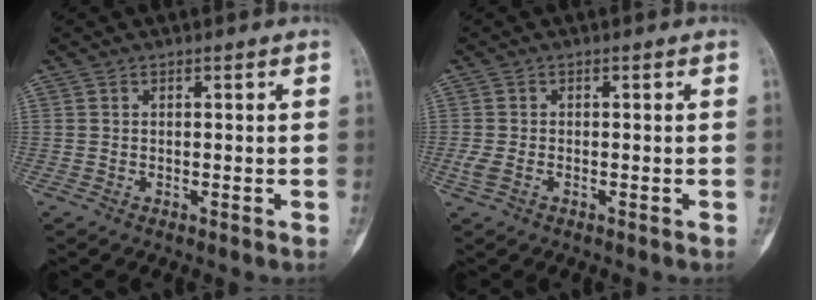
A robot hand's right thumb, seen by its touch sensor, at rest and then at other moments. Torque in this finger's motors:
{"motor_torque": [0.33, 0.17, 0.22, -0.13, 0.00]}